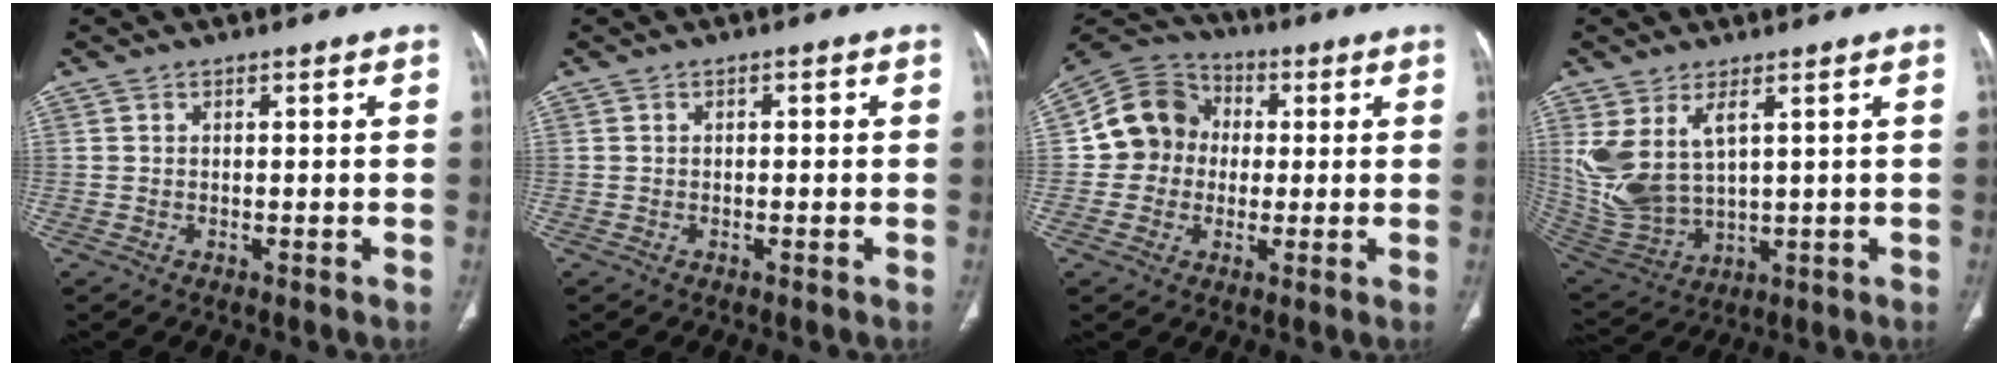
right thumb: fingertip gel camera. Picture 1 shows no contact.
{"total": 0.8, "force": [0.1, 0.5, 0.6], "torque": [-0.007, 0.002, 0.000]}
{"total": 11.4, "force": [0.4, 10.5, 4.3], "torque": [-0.052, 0.025, -0.002]}
{"total": 12.3, "force": [4.2, 6.3, 9.7], "torque": [-0.206, -0.021, 0.108]}